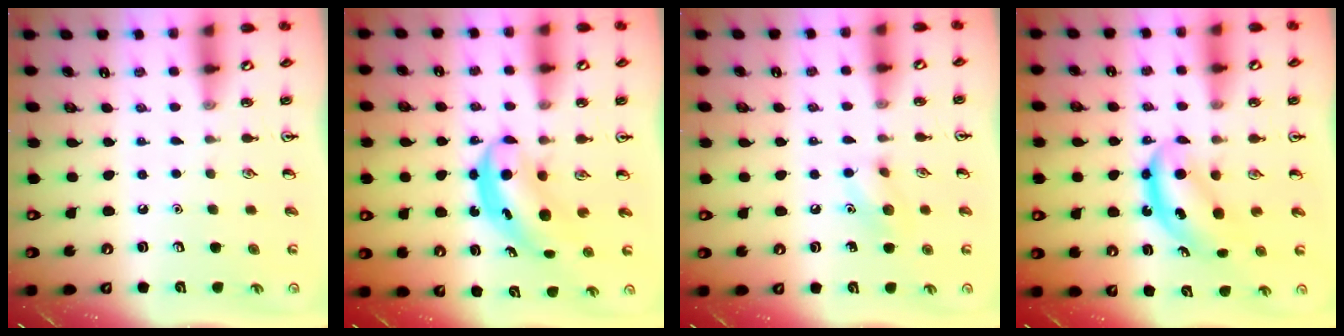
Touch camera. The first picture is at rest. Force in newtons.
{"total": 4.8, "press": 4.8, "slide": 0.3}
{"total": 7.0, "press": 6.9, "slide": 1.3}
{"total": 5.9, "press": 5.8, "slide": 1.3}